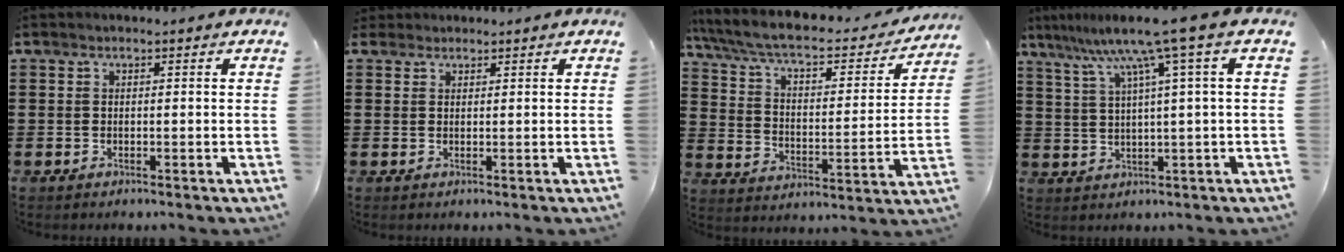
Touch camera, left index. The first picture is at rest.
{"total": 1.3, "force": [1.1, 0.6, 0.1], "torque": [-0.005, 0.005, 0.022]}
{"total": 7.2, "force": [5.8, 1.5, 3.9], "torque": [-0.099, -0.038, 0.097]}
{"total": 8.5, "force": [4.3, -1.2, 7.3], "torque": [-0.153, -0.018, 0.066]}